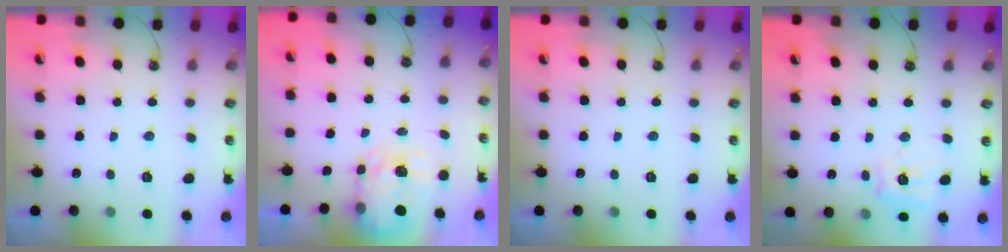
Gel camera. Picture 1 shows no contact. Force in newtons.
{"total": 3.9, "press": 3.8, "slide": 0.5}
{"total": 0.0}
{"total": 12.2, "press": 12.1, "slide": 1.5}